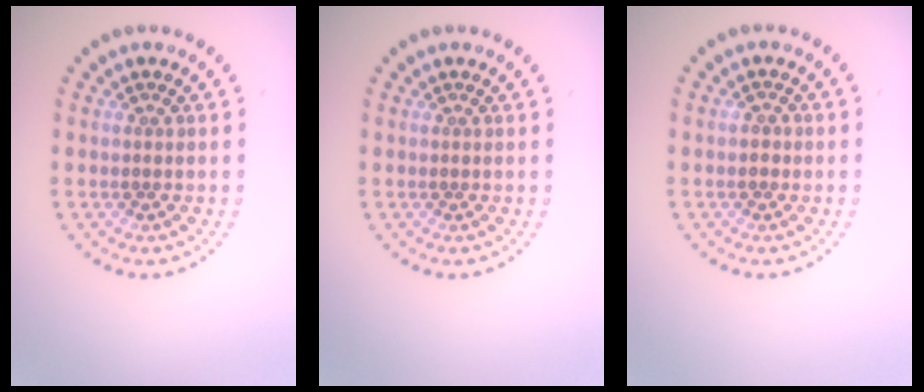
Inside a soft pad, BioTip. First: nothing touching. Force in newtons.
{"total": 0.0}
{"total": 0.7, "press": 0.6, "slide": 0.2}